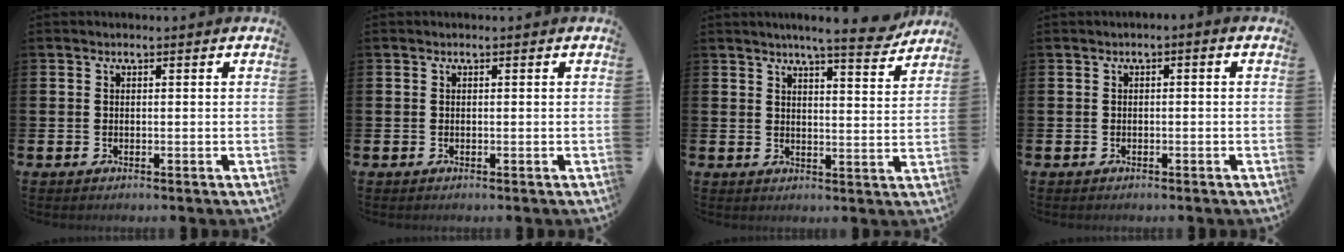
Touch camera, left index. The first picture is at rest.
{"total": 0.0}
{"total": 7.0, "force": [6.4, 0.1, 2.8], "torque": [-0.043, -0.036, 0.107]}
{"total": 0.6, "force": [-0.4, 0.1, 0.4], "torque": [-0.014, 0.001, -0.007]}